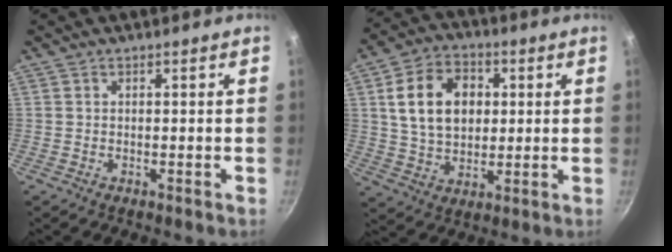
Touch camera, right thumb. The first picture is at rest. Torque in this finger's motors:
{"motor_torque": [-0.40, 0.93, 0.21, 0.14, 0.13]}